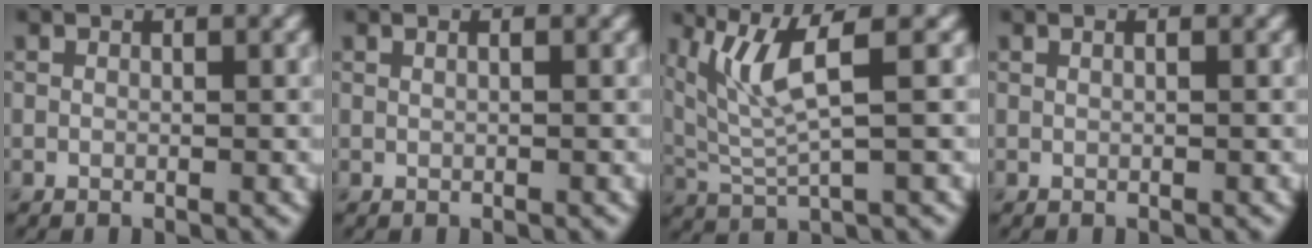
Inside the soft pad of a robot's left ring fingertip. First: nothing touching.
{"total": 1.0, "force": [0.5, 0.5, 0.7], "torque": [-0.003, -0.006, -0.004]}
{"total": 5.3, "force": [2.4, 1.0, 4.6], "torque": [-0.099, 0.001, 0.053]}
{"total": 0.6, "force": [0.3, 0.3, 0.5], "torque": [-0.008, -0.001, -0.002]}